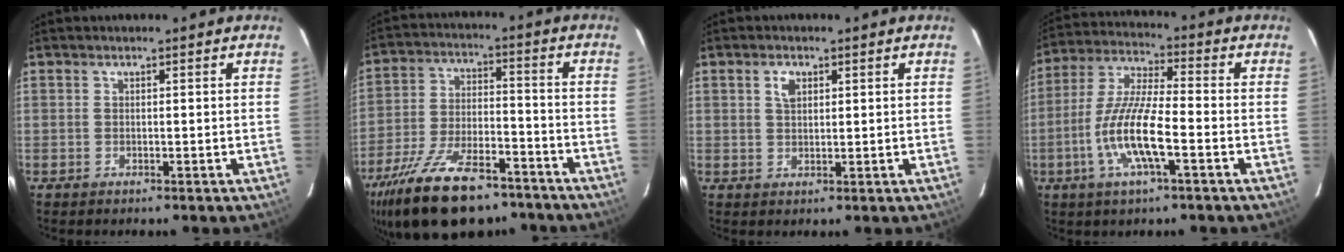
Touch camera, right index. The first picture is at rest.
{"total": 21.9, "force": [-15.9, 8.9, 12.2], "torque": [-0.246, -0.027, -0.251]}
{"total": 2.6, "force": [1.1, 1.7, 1.7], "torque": [-0.030, 0.007, 0.021]}
{"total": 12.5, "force": [-4.3, 2.3, 11.5], "torque": [-0.239, -0.006, -0.085]}